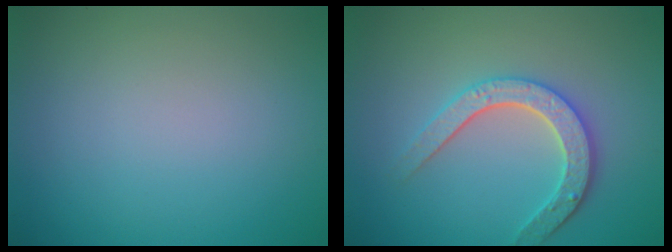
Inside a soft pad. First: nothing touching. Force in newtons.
{"total": 3.8, "press": 3.4, "slide": 1.8}